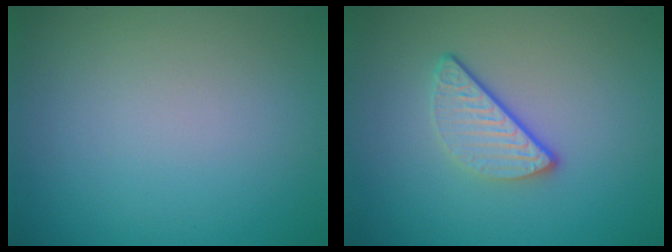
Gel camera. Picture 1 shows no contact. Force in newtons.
{"total": 3.2, "press": 2.5, "slide": 2.1}